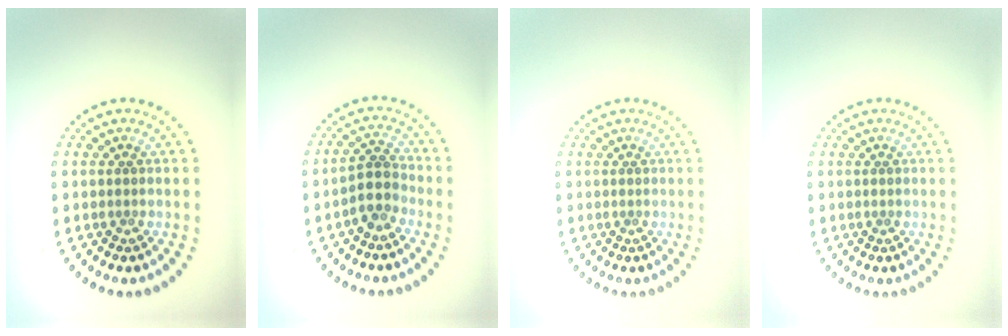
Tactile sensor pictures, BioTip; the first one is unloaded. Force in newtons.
{"total": 2.6, "press": 2.1, "slide": 1.5}
{"total": 0.0}
{"total": 0.0}